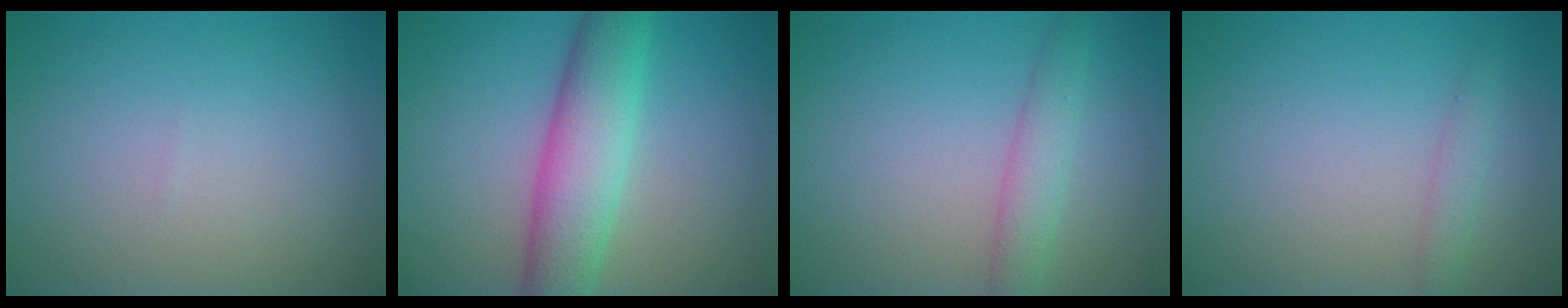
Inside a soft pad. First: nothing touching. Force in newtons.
{"total": 6.5, "press": 6.5, "slide": 0.5}
{"total": 2.8, "press": 2.8, "slide": 0.1}
{"total": 1.4, "press": 1.4, "slide": 0.1}